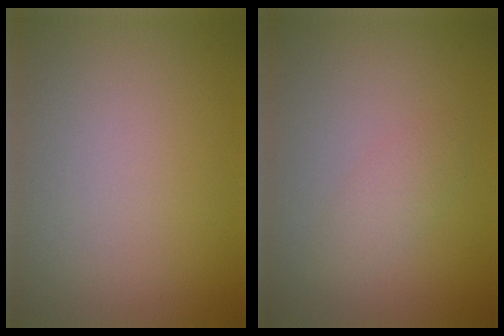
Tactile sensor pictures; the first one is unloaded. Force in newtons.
{"total": 1.6, "press": 1.6, "slide": 0.0}